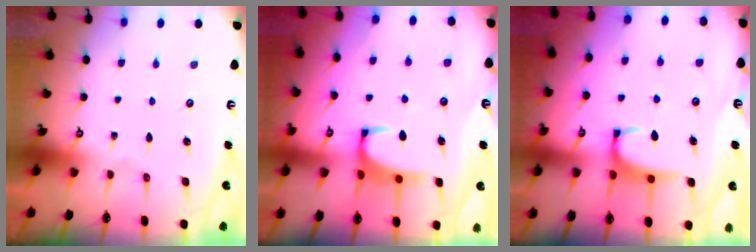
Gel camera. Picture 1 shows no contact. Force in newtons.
{"total": 2.4, "press": 2.3, "slide": 0.7}
{"total": 2.1, "press": 2.0, "slide": 0.6}